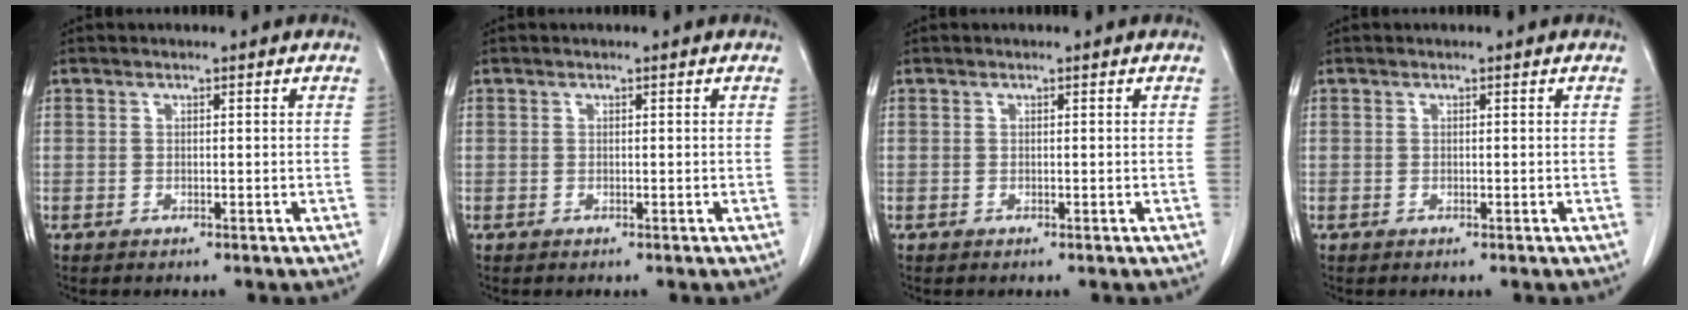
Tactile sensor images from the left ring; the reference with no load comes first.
{"total": 0.0}
{"total": 0.0}
{"total": 0.0}